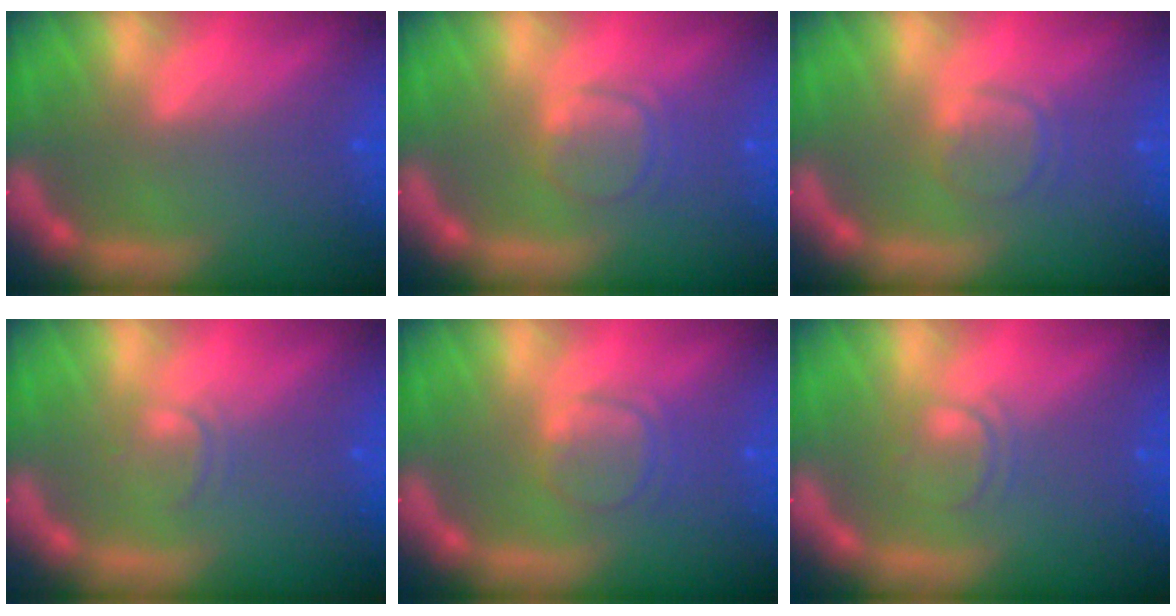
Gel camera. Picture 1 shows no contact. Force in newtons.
{"total": 3.0}
{"total": 2.4}
{"total": 1.4}
{"total": 3.0}
{"total": 2.0}